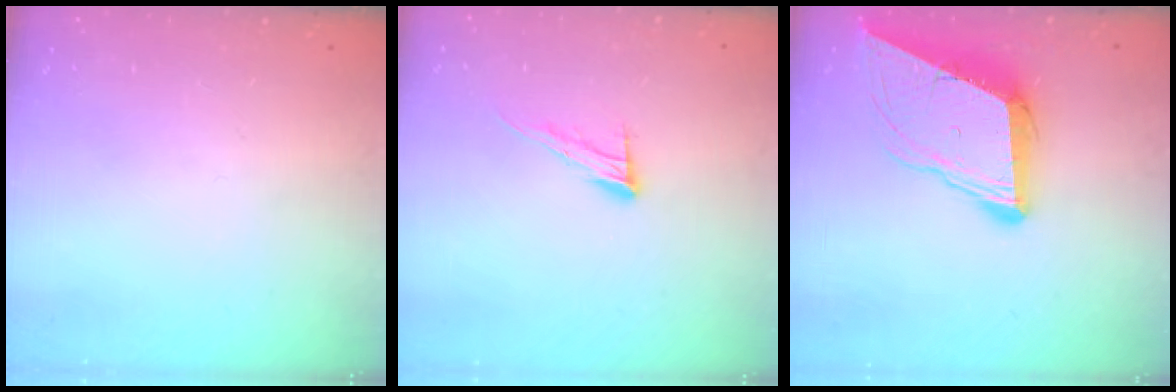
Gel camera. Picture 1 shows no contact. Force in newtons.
{"total": 9.1, "press": 9.1, "slide": 0.6}
{"total": 11.1, "press": 10.6, "slide": 3.3}